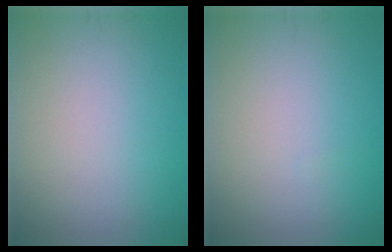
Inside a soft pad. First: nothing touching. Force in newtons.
{"total": 0.0}